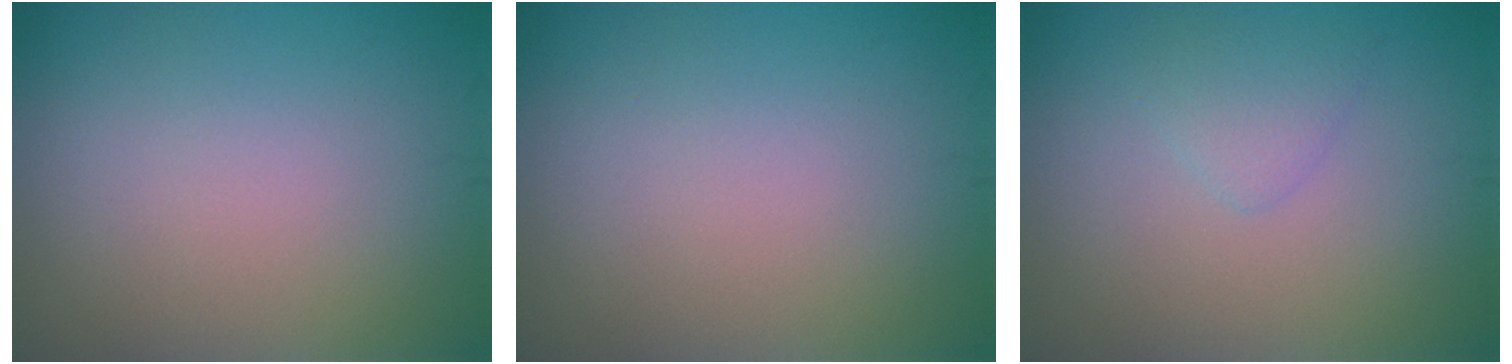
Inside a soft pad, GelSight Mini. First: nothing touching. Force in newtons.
{"total": 0.0}
{"total": 1.4, "press": 1.4, "slide": 0.1}